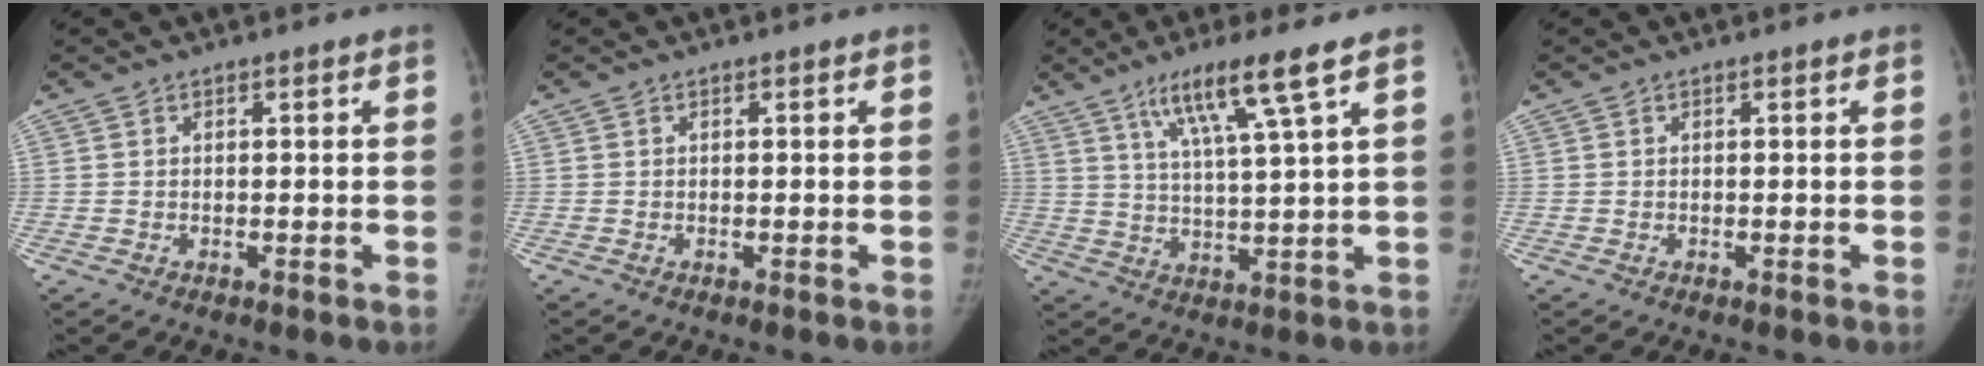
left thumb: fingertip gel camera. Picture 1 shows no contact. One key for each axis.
{"total": 0.0}
{"total": 10.5, "fx": 5.9, "fy": -0.3, "fz": 8.7, "tx": -0.158, "ty": -0.022, "tz": 0.109}
{"total": 0.0}